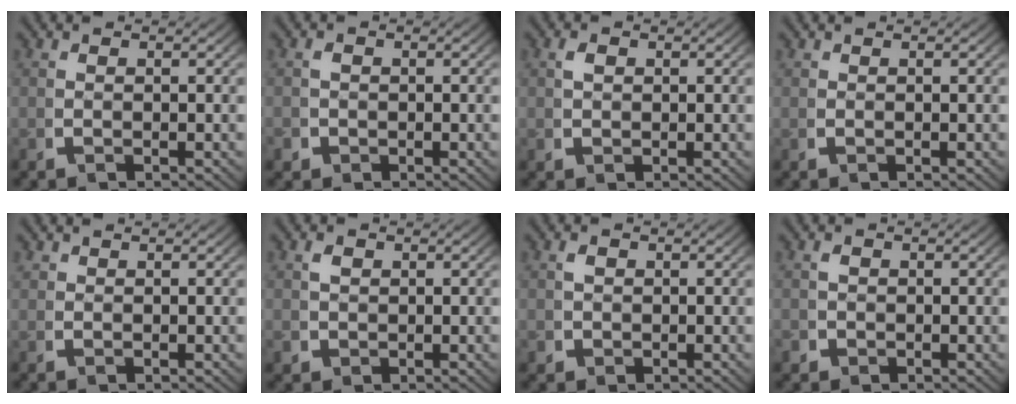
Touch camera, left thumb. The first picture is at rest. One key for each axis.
{"total": 1.2, "fx": -0.5, "fy": 1.1, "fz": -0.2, "tx": 0.025, "ty": 0.003, "tz": -0.016}
{"total": 1.1, "fx": 0.6, "fy": 0.8, "fz": 0.3, "tx": 0.007, "ty": 0.001, "tz": 0.013}
{"total": 0.6, "fx": 0.1, "fy": -0.3, "fz": -0.5, "tx": 0.020, "ty": 0.005, "tz": 0.000}
{"total": 0.6, "fx": 0.4, "fy": -0.1, "fz": -0.5, "tx": 0.018, "ty": 0.002, "tz": 0.009}
{"total": 1.6, "fx": 0.5, "fy": 1.4, "fz": 0.4, "tx": 0.004, "ty": -0.003, "tz": 0.012}
{"total": 1.4, "fx": 0.2, "fy": 1.4, "fz": 0.3, "tx": 0.008, "ty": -0.002, "tz": 0.003}
{"total": 1.2, "fx": -0.2, "fy": 1.2, "fz": 0.0, "tx": 0.020, "ty": 0.002, "tz": -0.009}